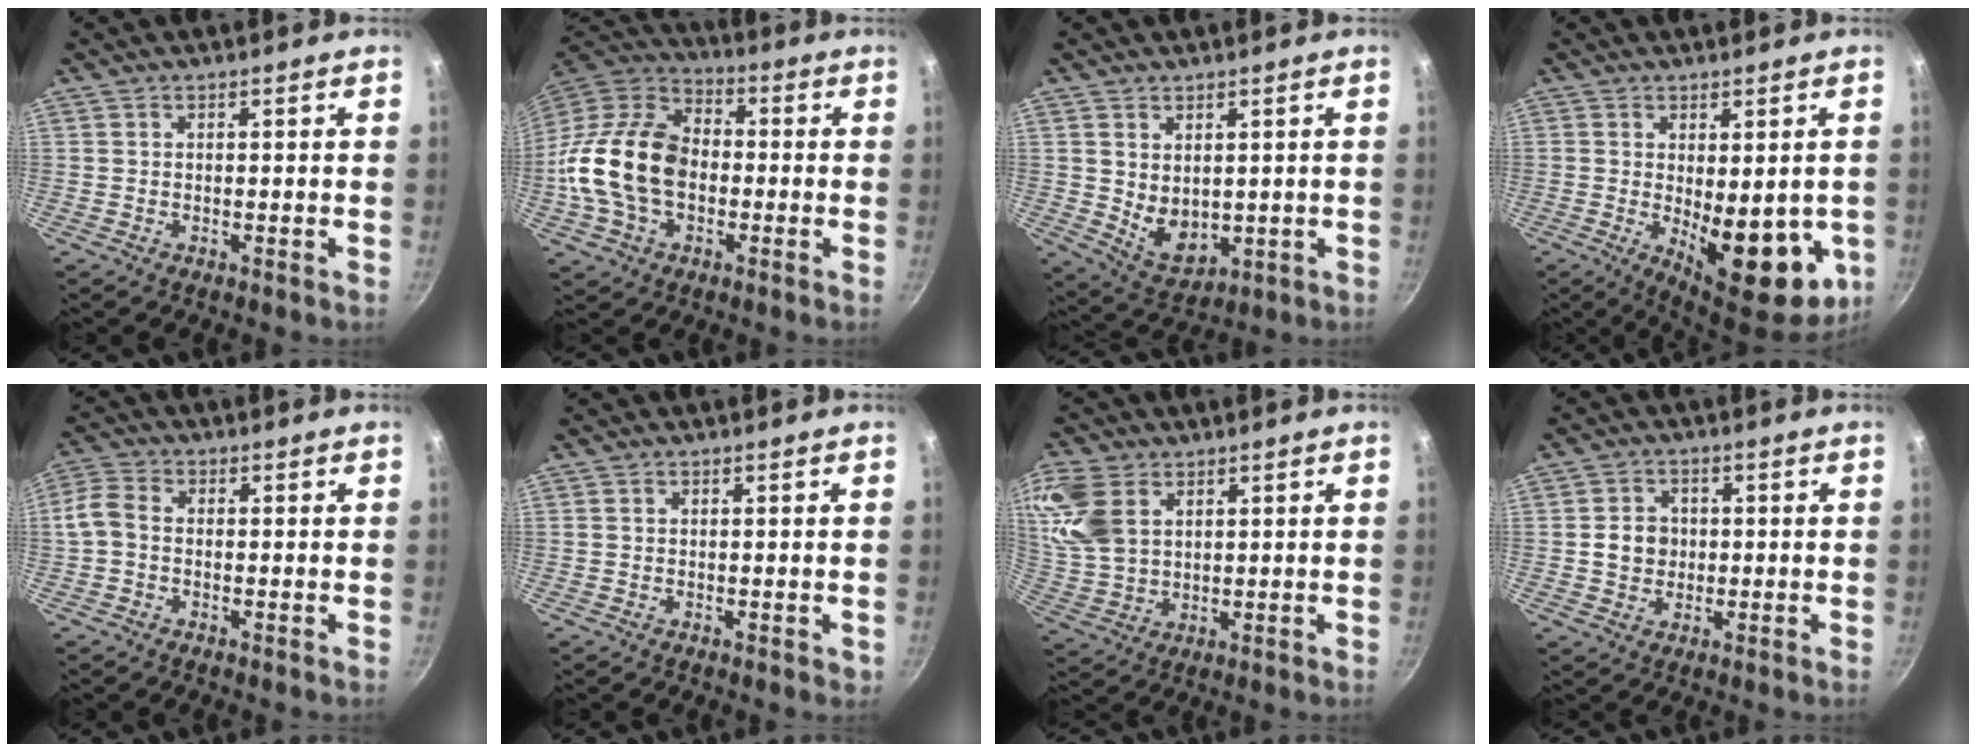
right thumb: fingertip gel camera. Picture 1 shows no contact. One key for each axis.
{"total": 18.8, "fx": -2.3, "fy": 12.9, "fz": 13.5, "tx": -0.236, "ty": 0.037, "tz": -0.057}
{"total": 7.2, "fx": 1.3, "fy": 5.1, "fz": 4.9, "tx": -0.064, "ty": -0.024, "tz": 0.043}
{"total": 16.1, "fx": -2.7, "fy": 7.4, "fz": 14.1, "tx": -0.155, "ty": -0.023, "tz": -0.019}
{"total": 4.6, "fx": -0.7, "fy": 3.5, "fz": 3.0, "tx": -0.068, "ty": 0.016, "tz": -0.029}
{"total": 0.6, "fx": 0.1, "fy": 0.5, "fz": 0.3, "tx": 0.000, "ty": 0.002, "tz": 0.002}
{"total": 11.8, "fx": 4.6, "fy": 8.0, "fz": 7.4, "tx": -0.148, "ty": -0.012, "tz": 0.098}
{"total": 5.2, "fx": 0.0, "fy": 4.6, "fz": 2.4, "tx": -0.015, "ty": 0.007, "tz": -0.002}